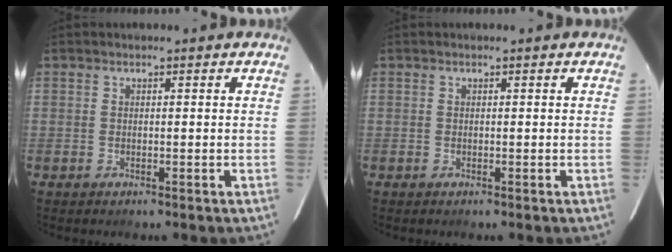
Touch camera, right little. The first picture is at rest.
{"total": 0.0}